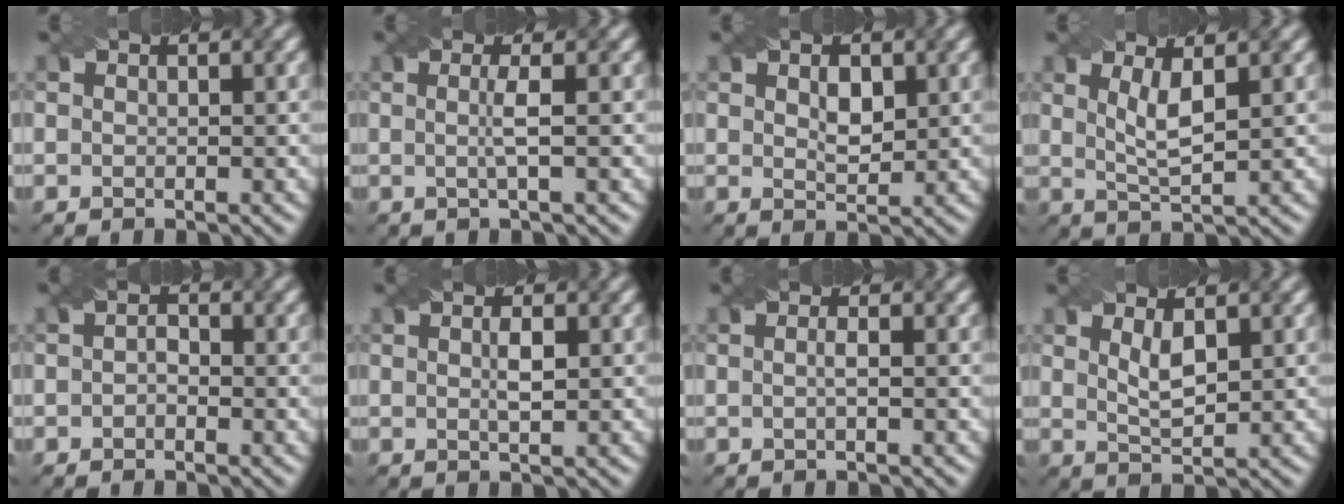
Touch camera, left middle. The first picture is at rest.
{"total": 2.1, "force": [0.0, 0.3, 2.0], "torque": [-0.042, 0.000, -0.006]}
{"total": 2.2, "force": [0.8, 1.2, 1.7], "torque": [-0.031, -0.002, 0.017]}
{"total": 3.1, "force": [1.0, 0.7, 2.9], "torque": [-0.059, -0.003, 0.022]}
{"total": 1.1, "force": [-0.4, 0.7, 0.8], "torque": [-0.016, 0.002, -0.008]}
{"total": 1.6, "force": [0.2, 0.3, 1.6], "torque": [-0.030, 0.003, 0.003]}
{"total": 1.0, "force": [-0.1, 0.2, 1.0], "torque": [-0.016, -0.002, -0.004]}
{"total": 2.4, "force": [1.0, 0.7, 2.1], "torque": [-0.042, -0.003, 0.021]}